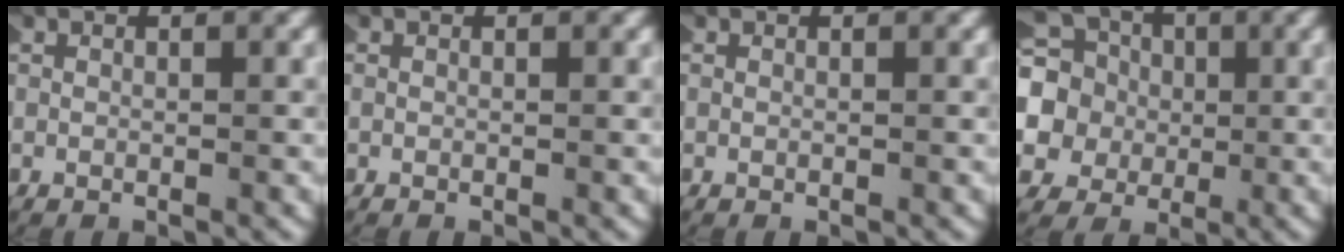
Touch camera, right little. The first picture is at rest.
{"total": 0.0}
{"total": 0.0}
{"total": 13.1, "force": [0.7, 12.2, 4.6], "torque": [-0.146, -0.020, -0.005]}